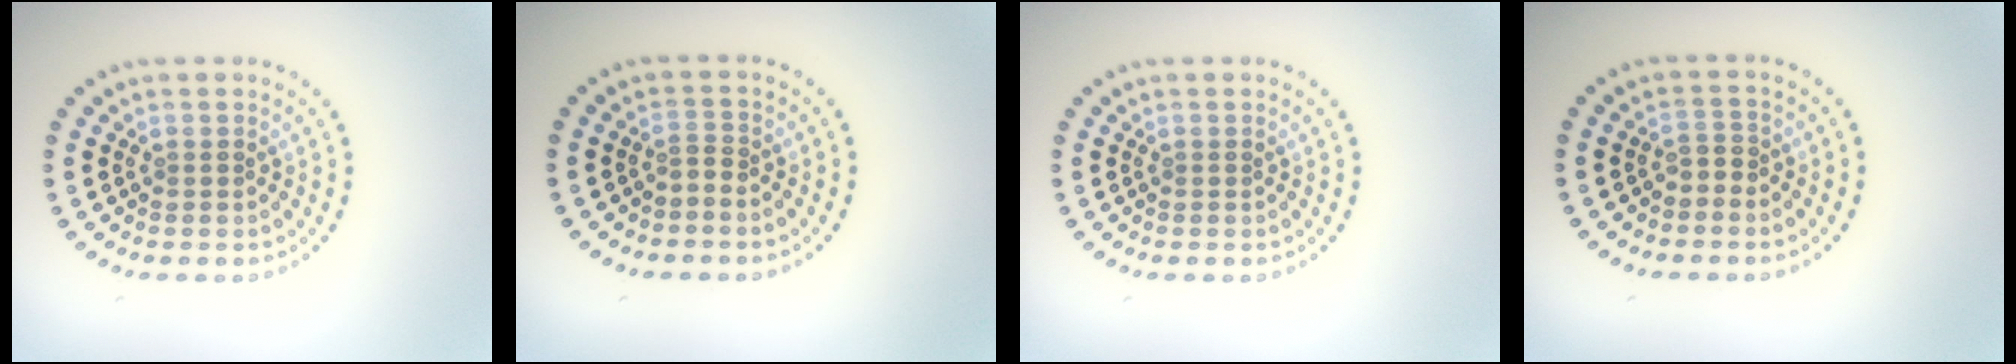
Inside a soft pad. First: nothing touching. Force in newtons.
{"total": 0.9, "press": 0.3, "slide": 0.9}
{"total": 0.0}
{"total": 1.1, "press": 0.8, "slide": 0.8}